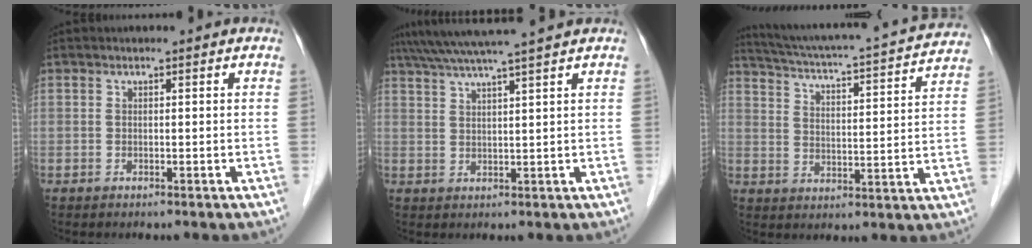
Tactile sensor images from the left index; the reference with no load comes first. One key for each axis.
{"total": 9.8, "fx": 8.5, "fy": -1.7, "fz": 4.6, "tx": -0.080, "ty": 0.024, "tz": 0.127}
{"total": 20.3, "fx": 18.8, "fy": 0.6, "fz": 7.6, "tx": -0.132, "ty": -0.016, "tz": 0.255}